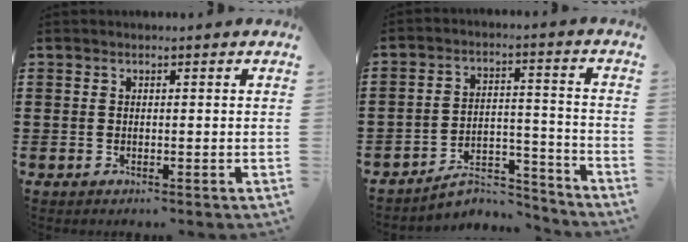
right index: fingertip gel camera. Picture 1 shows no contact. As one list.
[{"total": 6.9, "force": [-6.1, 2.4, 2.3], "torque": [-0.035, 0.019, -0.113]}]